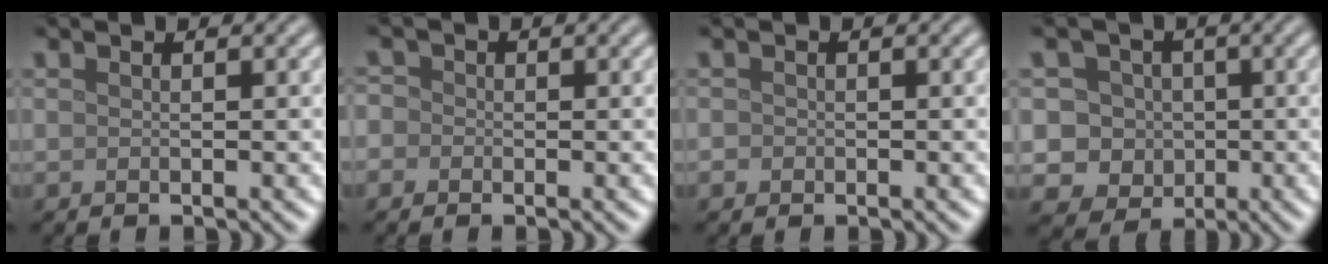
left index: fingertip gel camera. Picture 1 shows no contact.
{"total": 2.0, "force": [0.1, 1.9, 0.6], "torque": [0.008, 0.011, -0.023]}
{"total": 0.7, "force": [-0.2, 0.7, 0.1], "torque": [0.002, -0.005, -0.004]}
{"total": 4.8, "force": [0.0, 4.5, 1.7], "torque": [-0.008, 0.012, -0.024]}